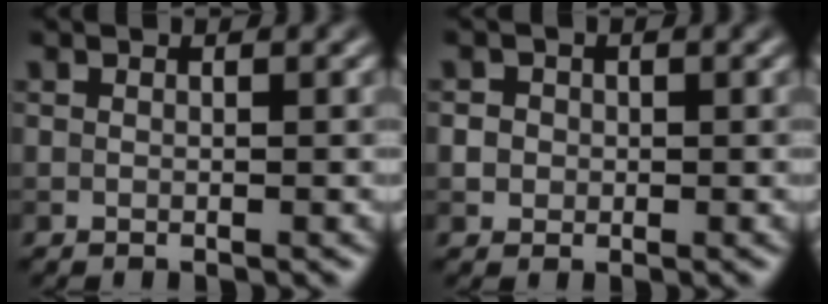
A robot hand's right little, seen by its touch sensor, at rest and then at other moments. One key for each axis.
{"total": 2.4, "fx": 0.5, "fy": 2.1, "fz": 0.9, "tx": -0.004, "ty": 0.010, "tz": 0.000}